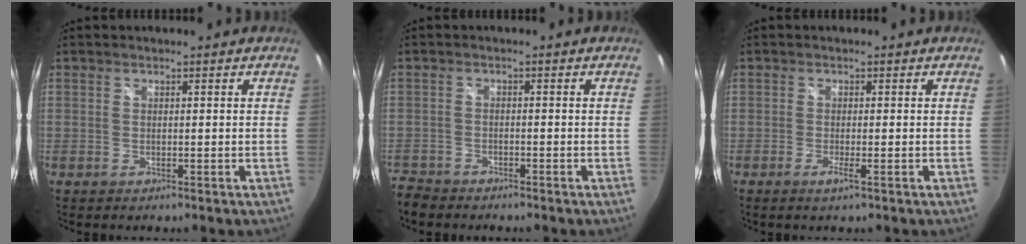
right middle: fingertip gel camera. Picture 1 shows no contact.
{"total": 4.6, "force": [-4.2, 1.7, 0.7], "torque": [-0.039, -0.014, -0.084]}
{"total": 1.6, "force": [-0.5, -0.6, 1.4], "torque": [-0.026, -0.006, -0.013]}